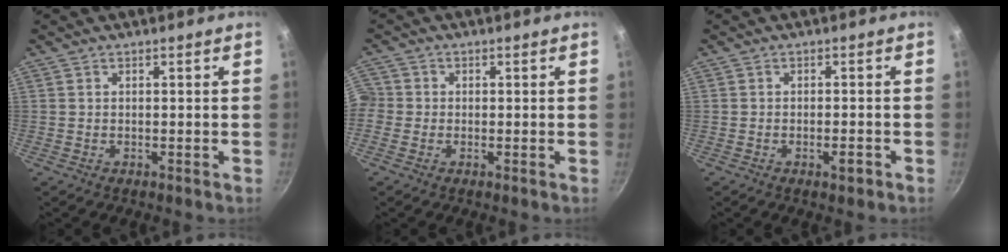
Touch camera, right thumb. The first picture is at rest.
{"total": 4.0, "force": [-0.7, 3.7, 1.1], "torque": [-0.016, 0.011, -0.024]}
{"total": 2.4, "force": [-1.2, 0.9, 1.9], "torque": [-0.025, 0.008, -0.018]}